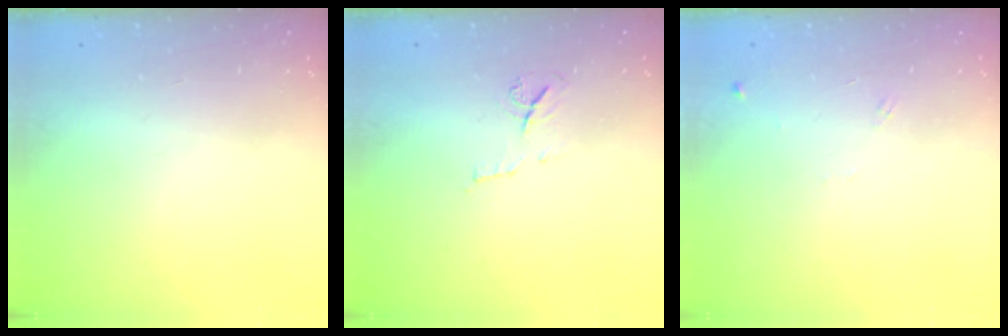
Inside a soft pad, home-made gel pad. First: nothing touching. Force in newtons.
{"total": 6.5, "press": 6.5, "slide": 0.8}
{"total": 5.7, "press": 5.6, "slide": 0.7}